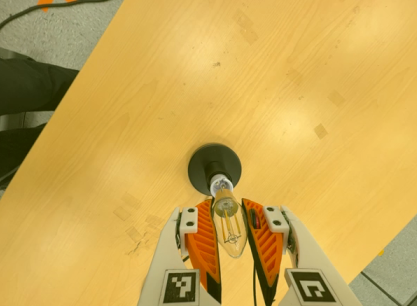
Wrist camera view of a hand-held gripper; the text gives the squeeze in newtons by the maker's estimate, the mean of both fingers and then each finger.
{"total": 18.6, "left": 20.5, "right": 16.8}